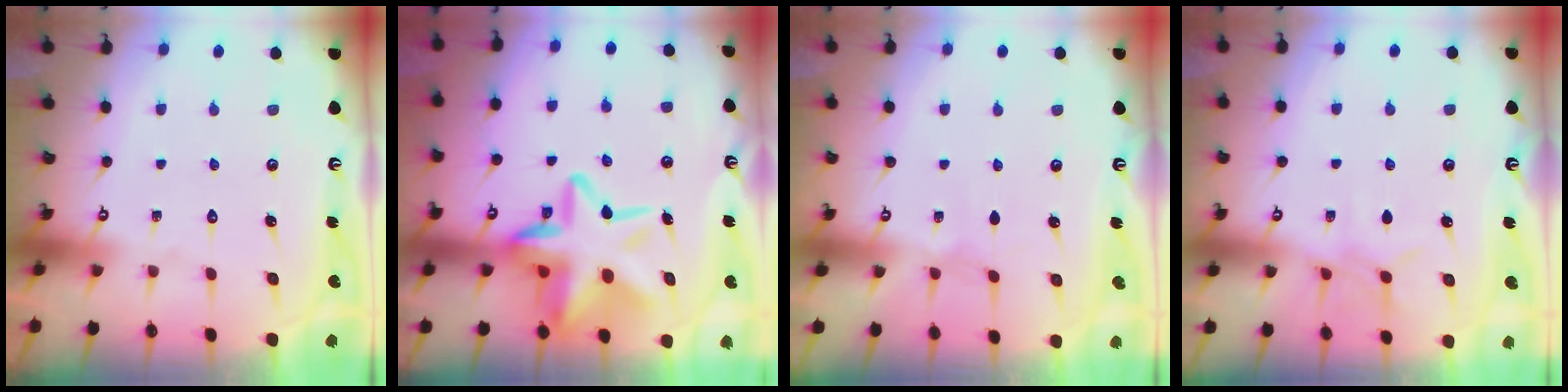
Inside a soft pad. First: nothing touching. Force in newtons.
{"total": 18.3, "press": 18.2, "slide": 1.9}
{"total": 0.7, "press": 0.6, "slide": 0.3}
{"total": 6.7, "press": 6.7, "slide": 0.8}